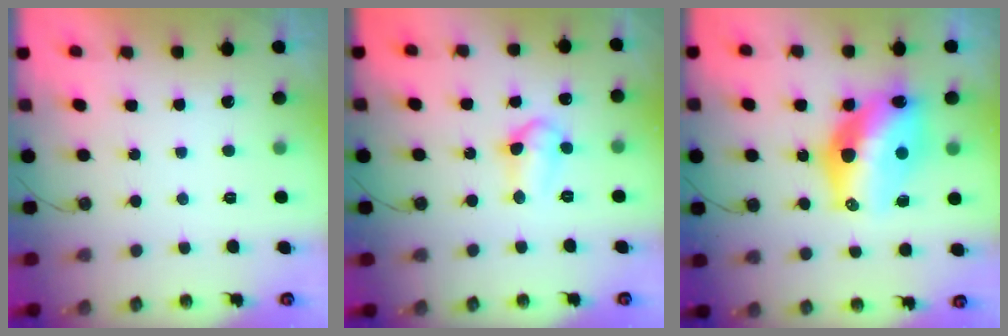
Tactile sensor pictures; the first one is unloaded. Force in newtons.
{"total": 8.1, "press": 8.0, "slide": 0.8}
{"total": 17.4, "press": 17.1, "slide": 3.3}